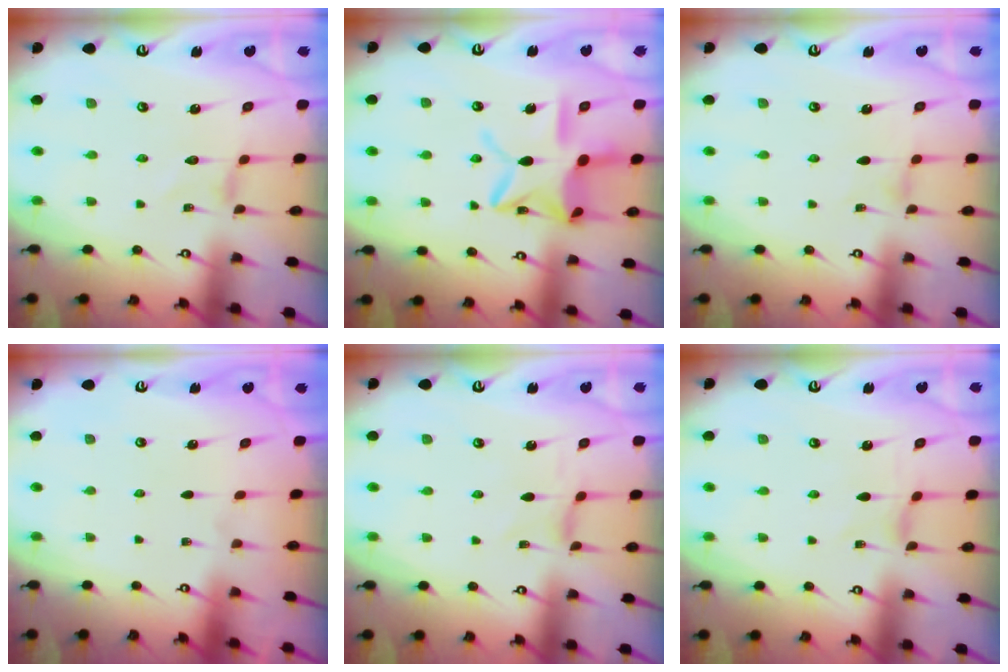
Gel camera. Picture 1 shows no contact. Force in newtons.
{"total": 16.1, "press": 16.1, "slide": 1.1}
{"total": 0.0}
{"total": 0.0}
{"total": 0.0}
{"total": 0.0}